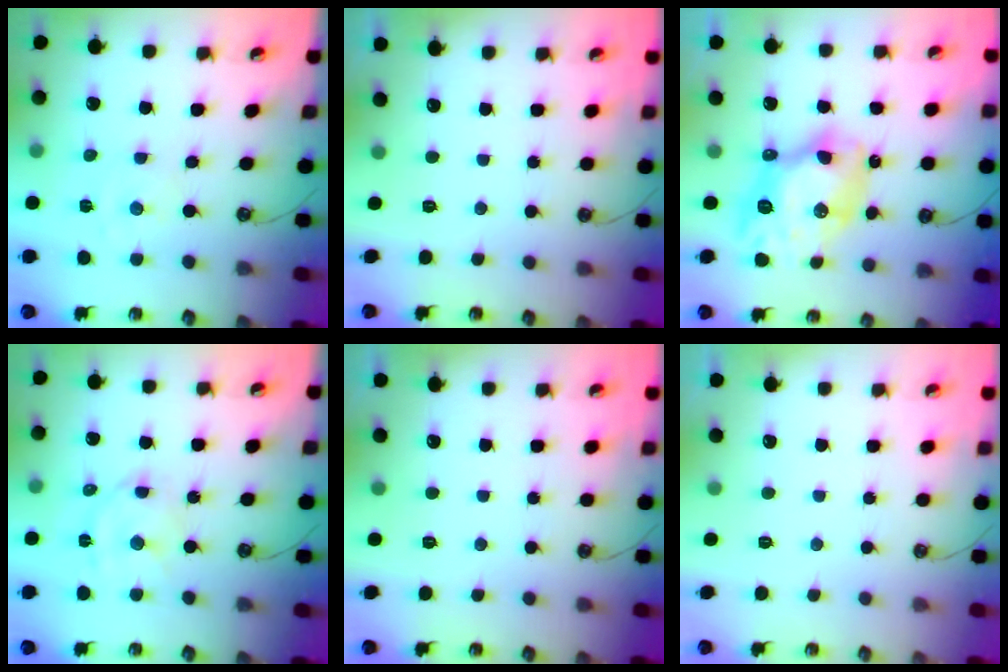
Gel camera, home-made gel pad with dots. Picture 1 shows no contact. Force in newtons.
{"total": 0.0}
{"total": 13.0, "press": 12.9, "slide": 1.3}
{"total": 9.1, "press": 9.0, "slide": 1.0}
{"total": 0.0}
{"total": 0.0}